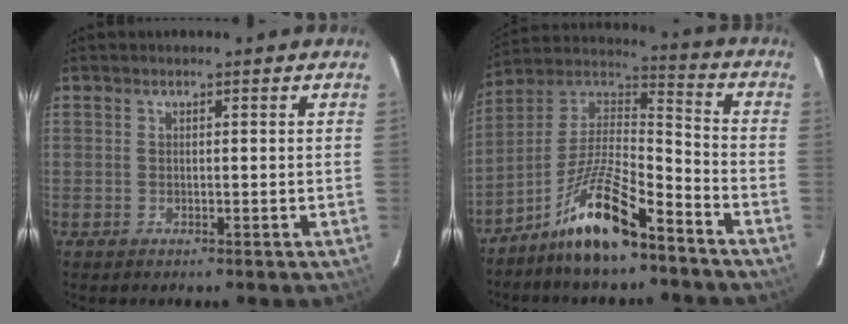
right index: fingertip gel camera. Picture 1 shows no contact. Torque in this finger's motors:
{"motor_torque": [1.13, -1.01, 0.66, 0.20]}